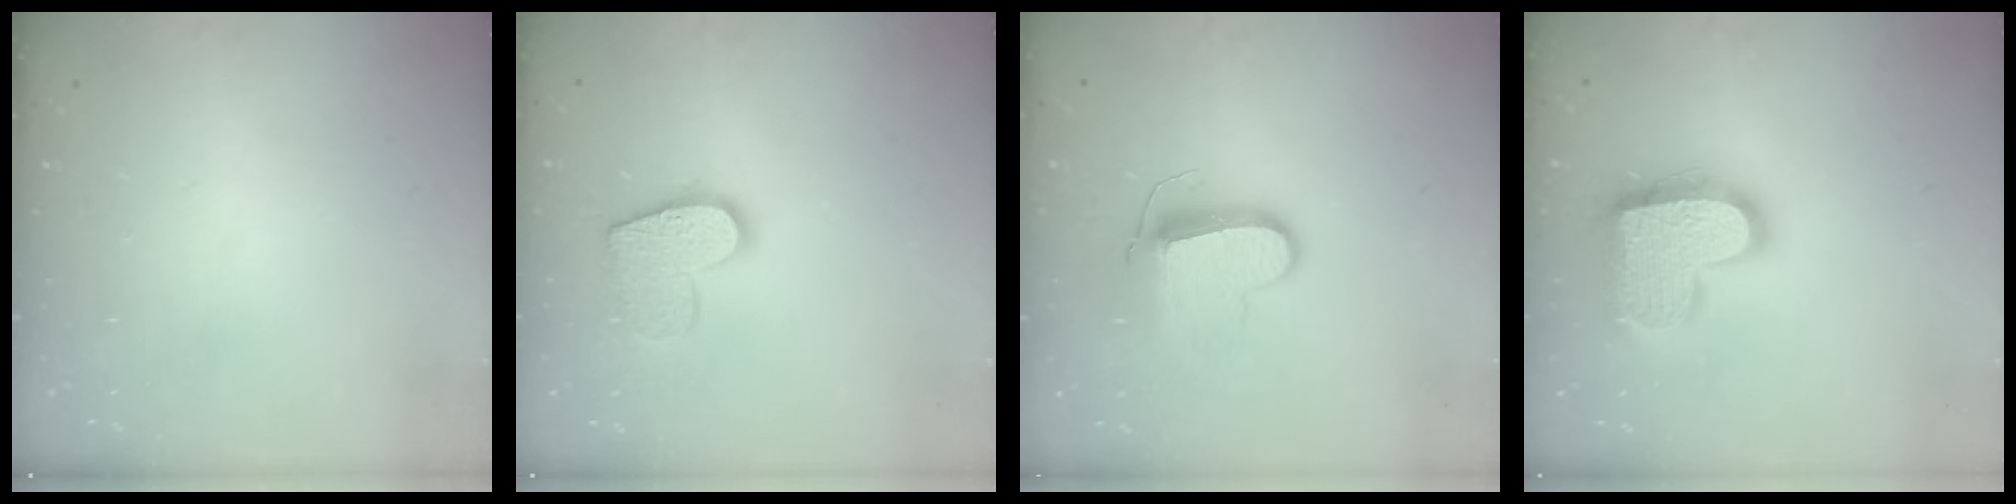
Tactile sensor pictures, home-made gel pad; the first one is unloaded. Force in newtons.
{"total": 12.1, "press": 12.0, "slide": 0.8}
{"total": 10.3, "press": 10.3, "slide": 0.5}
{"total": 19.6, "press": 19.5, "slide": 1.3}